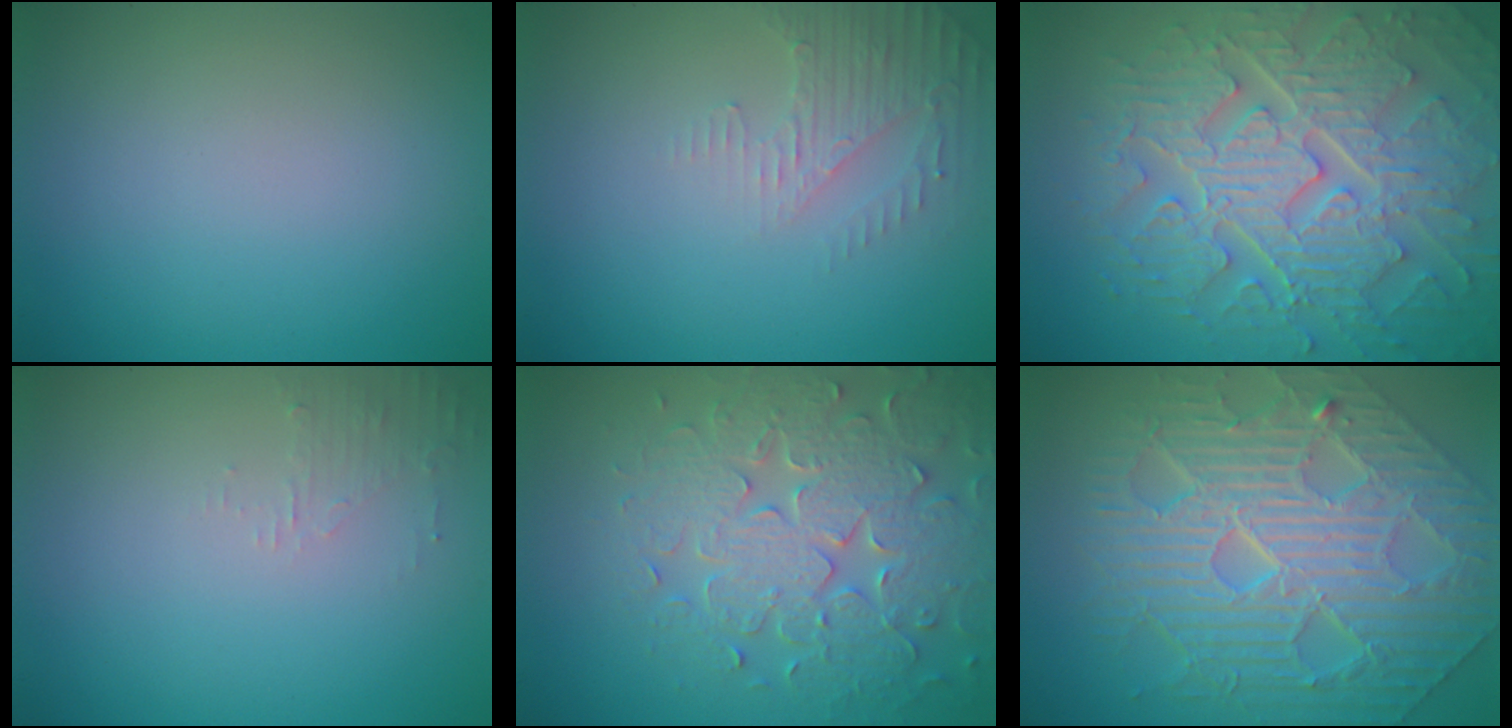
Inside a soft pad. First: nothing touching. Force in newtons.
{"total": 2.6, "press": 2.5, "slide": 0.7}
{"total": 9.2, "press": 6.7, "slide": 6.3}
{"total": 1.3, "press": 1.2, "slide": 0.3}
{"total": 7.1, "press": 5.8, "slide": 4.2}
{"total": 10.9, "press": 7.4, "slide": 7.9}